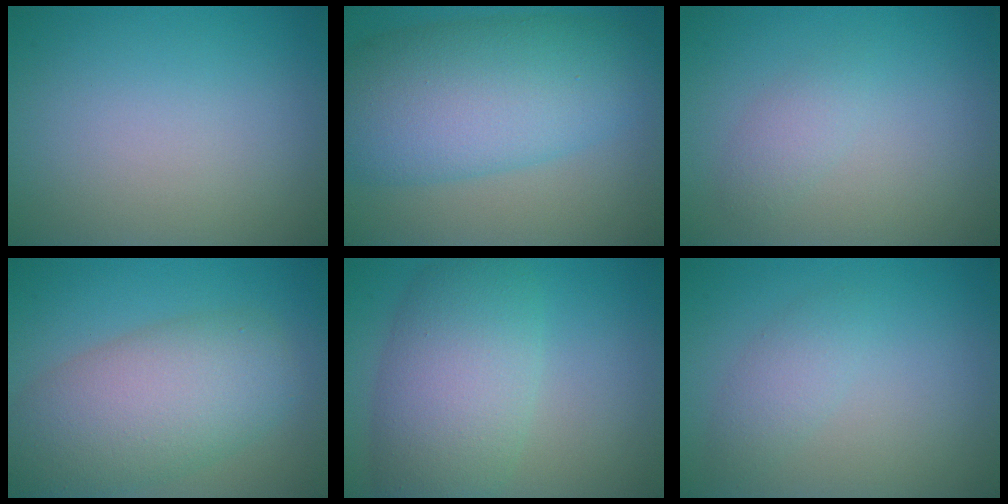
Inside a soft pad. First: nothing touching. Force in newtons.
{"total": 10.7, "press": 10.7, "slide": 0.4}
{"total": 1.4, "press": 1.4, "slide": 0.1}
{"total": 8.5, "press": 8.5, "slide": 0.5}
{"total": 7.8, "press": 7.8, "slide": 0.4}
{"total": 1.8, "press": 1.8, "slide": 0.1}